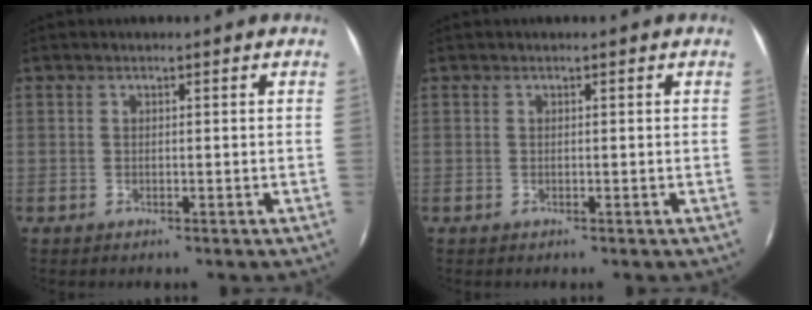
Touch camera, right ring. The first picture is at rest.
{"total": 0.0}